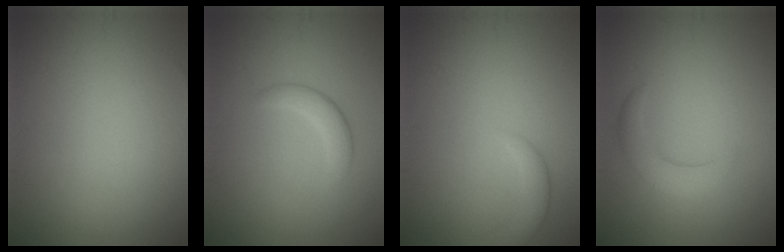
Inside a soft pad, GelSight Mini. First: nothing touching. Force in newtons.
{"total": 2.1, "press": 2.1, "slide": 0.1}
{"total": 2.6, "press": 2.6, "slide": 0.2}
{"total": 2.5, "press": 2.5, "slide": 0.2}